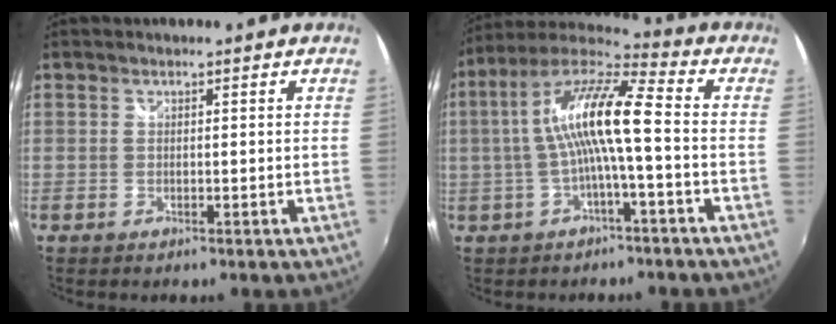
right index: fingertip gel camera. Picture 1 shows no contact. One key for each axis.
{"total": 12.9, "fx": -0.8, "fy": 1.6, "fz": 12.7, "tx": -0.245, "ty": 0.019, "tz": -0.016}